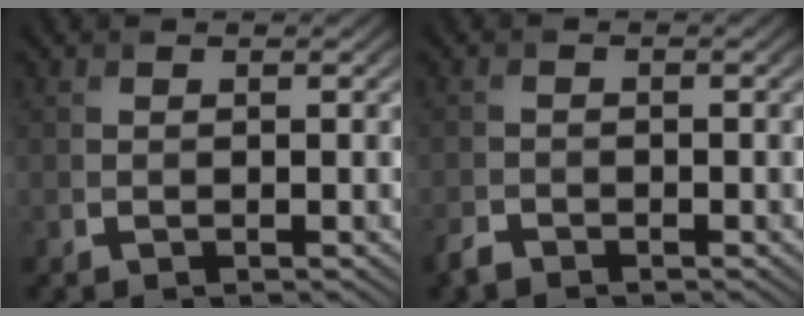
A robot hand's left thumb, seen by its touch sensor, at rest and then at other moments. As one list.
[{"total": 1.7, "force": [-1.5, 0.7, 0.6], "torque": [-0.016, -0.003, -0.037]}]